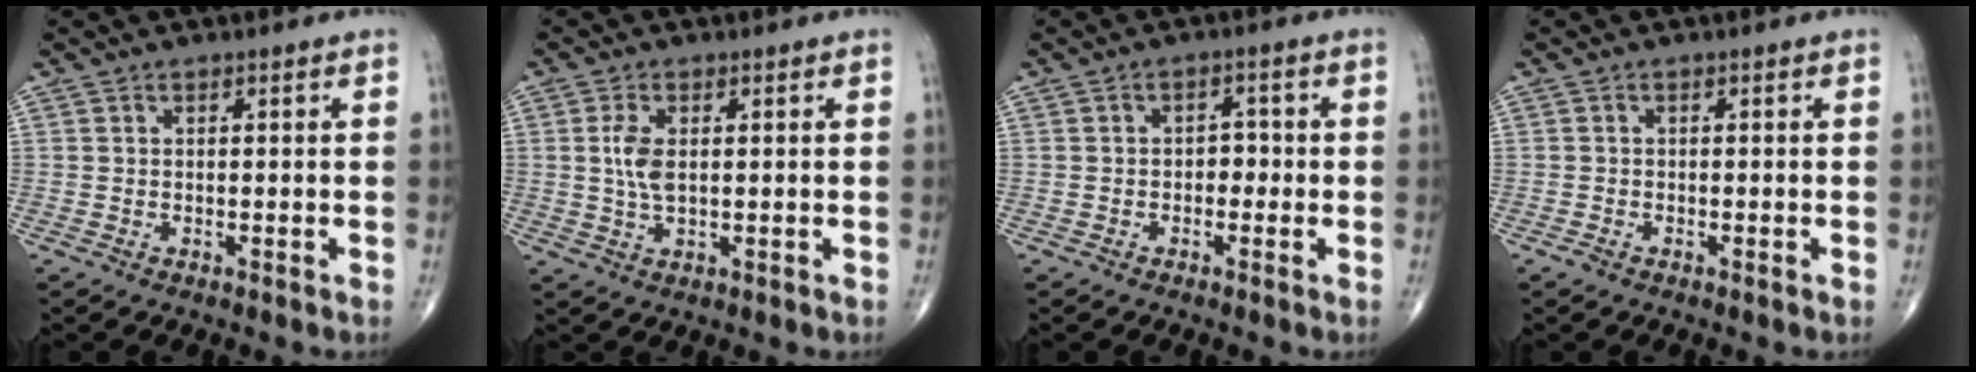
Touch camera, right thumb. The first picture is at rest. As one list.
[{"total": 4.5, "force": [0.6, 2.2, 3.9], "torque": [-0.087, -0.002, 0.013]}, {"total": 2.8, "force": [-0.6, 2.0, 1.8], "torque": [-0.005, 0.013, -0.017]}, {"total": 0.9, "force": [-0.6, 0.3, 0.7], "torque": [-0.016, -0.003, -0.014]}]